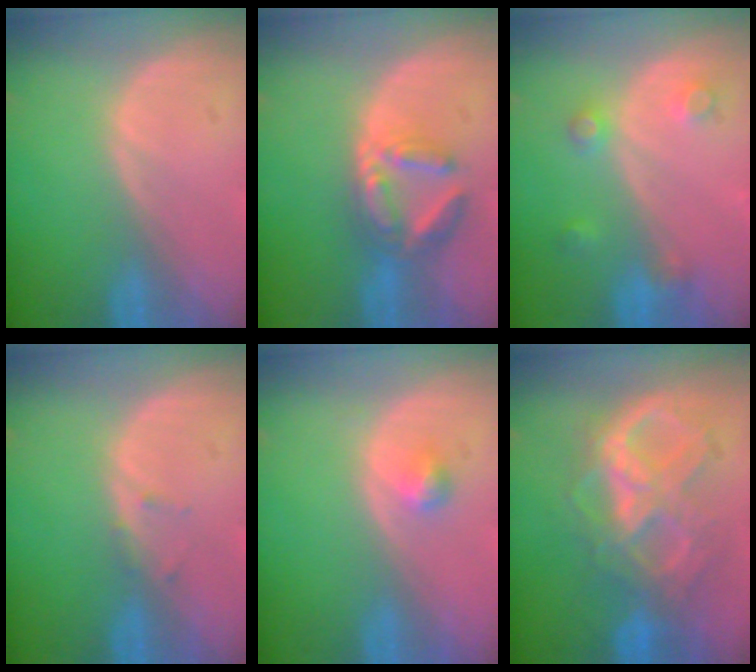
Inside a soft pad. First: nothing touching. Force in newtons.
{"total": 6.3, "press": 5.8, "slide": 2.6}
{"total": 3.6, "press": 3.3, "slide": 1.4}
{"total": 0.8, "press": 0.8, "slide": 0.2}
{"total": 1.7, "press": 1.7, "slide": 0.2}
{"total": 9.6, "press": 9.5, "slide": 1.0}